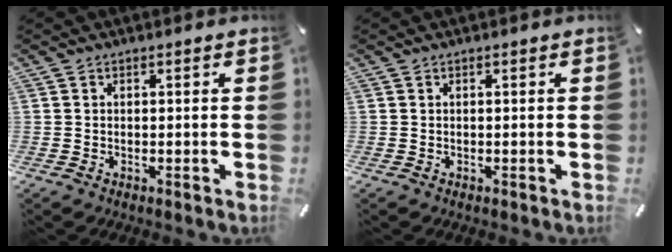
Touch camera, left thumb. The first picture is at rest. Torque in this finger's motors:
{"motor_torque": [-0.19, -0.19, 0.03, -0.03, 0.00]}